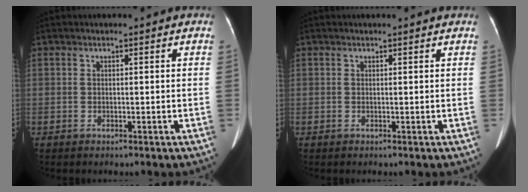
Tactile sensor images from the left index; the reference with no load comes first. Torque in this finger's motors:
{"motor_torque": [-0.02, 0.03, 0.00, 0.00]}